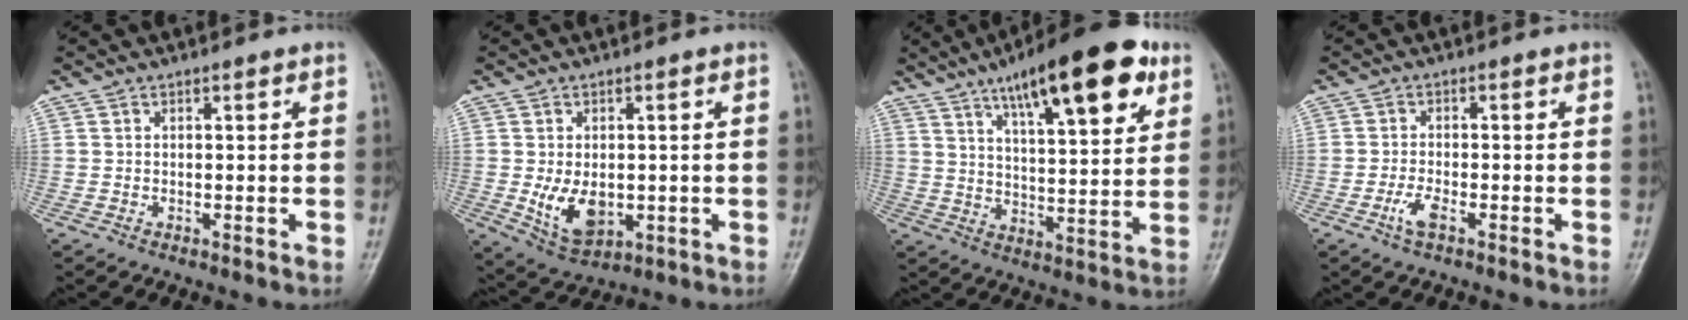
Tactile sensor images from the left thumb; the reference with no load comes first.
{"total": 7.9, "force": [-1.0, 5.3, 5.9], "torque": [-0.087, -0.011, -0.001]}
{"total": 19.8, "force": [10.8, 6.1, 15.5], "torque": [-0.205, -0.029, 0.166]}
{"total": 3.1, "force": [-1.6, 1.0, 2.5], "torque": [-0.057, 0.007, -0.034]}